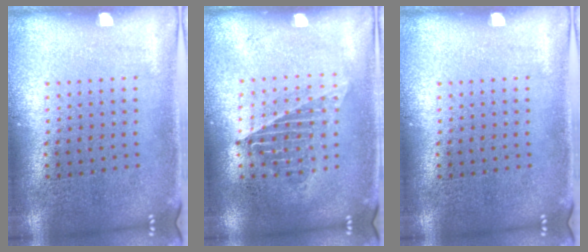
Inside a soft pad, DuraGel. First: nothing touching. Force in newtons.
{"total": 1.2, "press": 1.1, "slide": 0.4}
{"total": 0.0}